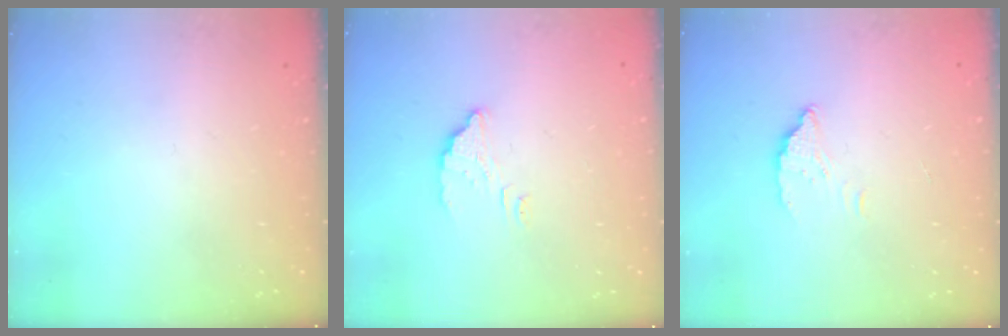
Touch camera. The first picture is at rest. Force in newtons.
{"total": 2.5, "press": 2.5, "slide": 0.2}
{"total": 3.6, "press": 3.5, "slide": 0.4}